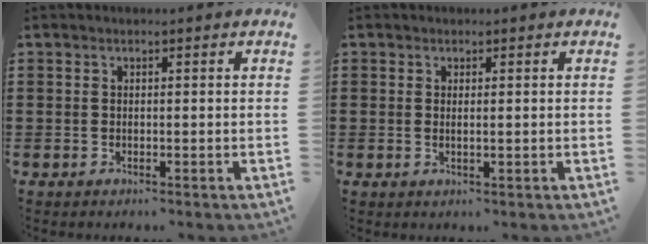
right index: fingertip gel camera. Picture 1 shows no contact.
{"total": 0.7, "force": [0.3, 0.0, 0.7], "torque": [-0.012, -0.001, 0.006]}